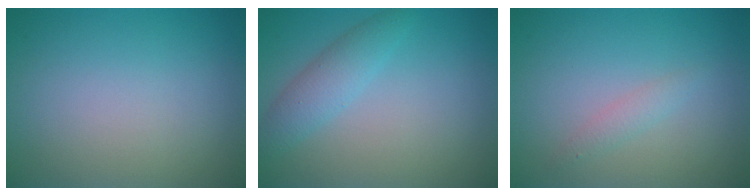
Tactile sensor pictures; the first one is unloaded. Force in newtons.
{"total": 2.7, "press": 2.7, "slide": 0.1}
{"total": 1.1, "press": 1.1, "slide": 0.0}